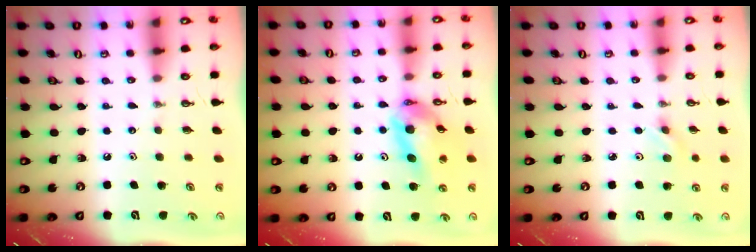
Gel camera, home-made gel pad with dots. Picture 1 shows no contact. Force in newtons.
{"total": 12.1, "press": 12.0, "slide": 1.4}
{"total": 2.7, "press": 2.3, "slide": 1.4}